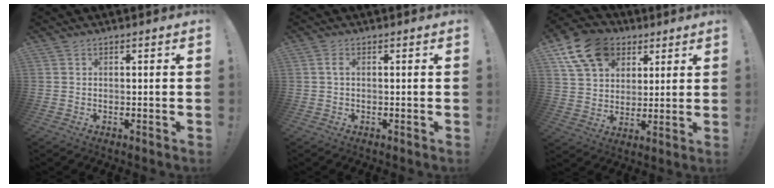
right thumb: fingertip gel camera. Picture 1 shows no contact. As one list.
[{"total": 1.2, "force": [0.1, 0.4, 1.2], "torque": [-0.020, 0.002, -0.001]}, {"total": 15.7, "force": [7.7, 11.4, 7.5], "torque": [-0.116, -0.034, 0.149]}]